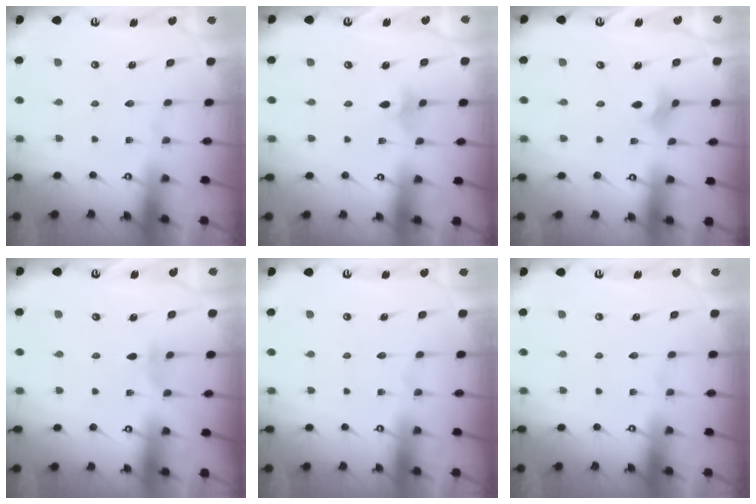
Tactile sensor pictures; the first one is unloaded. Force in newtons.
{"total": 2.7, "press": 2.6, "slide": 0.5}
{"total": 3.4, "press": 3.4, "slide": 0.4}
{"total": 1.8, "press": 1.8, "slide": 0.3}
{"total": 0.0}
{"total": 0.0}